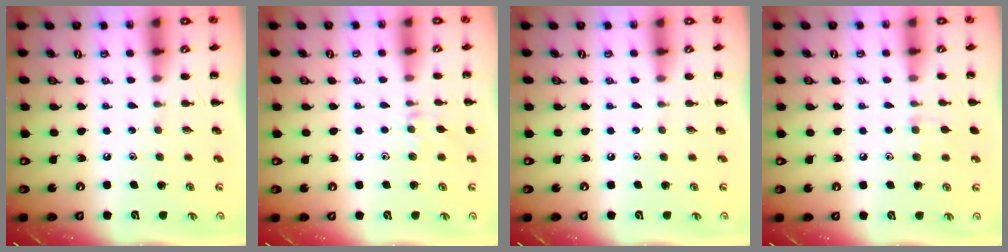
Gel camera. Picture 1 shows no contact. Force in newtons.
{"total": 7.0, "press": 6.9, "slide": 1.3}
{"total": 0.0}
{"total": 5.5, "press": 5.0, "slide": 2.2}